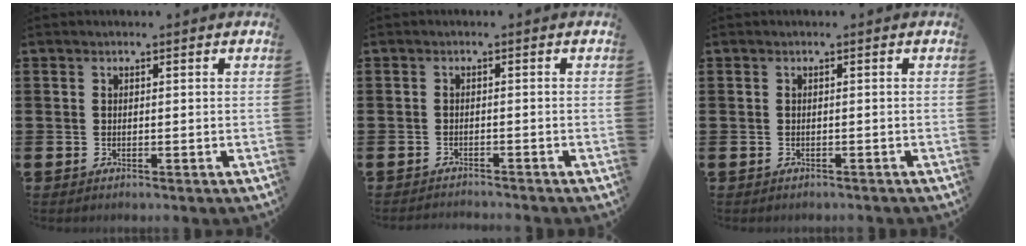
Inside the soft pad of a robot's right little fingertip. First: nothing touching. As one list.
[{"total": 1.1, "force": [-1.1, -0.2, -0.1], "torque": [0.000, 0.001, -0.022]}, {"total": 0.0}]